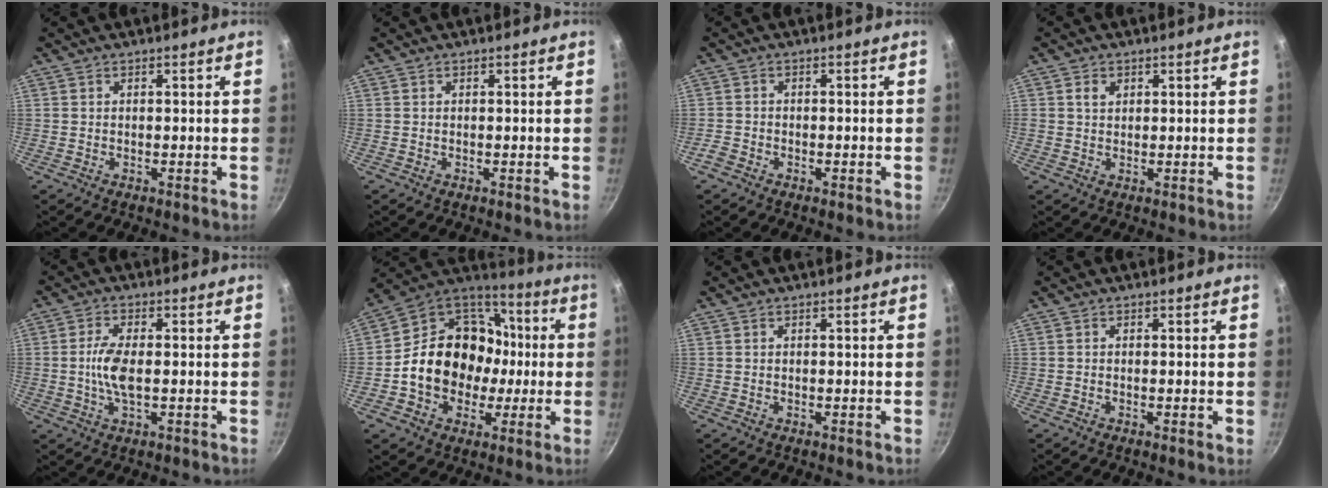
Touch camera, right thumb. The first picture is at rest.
{"total": 0.0}
{"total": 2.0, "force": [-1.4, 1.1, 0.9], "torque": [-0.029, 0.007, -0.032]}
{"total": 2.1, "force": [0.8, 1.6, 1.1], "torque": [-0.013, 0.002, 0.013]}
{"total": 6.1, "force": [-0.3, 2.5, 5.5], "torque": [-0.122, 0.002, -0.009]}
{"total": 21.3, "force": [-1.3, 17.6, 12.0], "torque": [-0.181, 0.049, -0.019]}
{"total": 0.0}
{"total": 0.7, "force": [-0.2, 0.1, 0.7], "torque": [-0.011, -0.002, -0.006]}